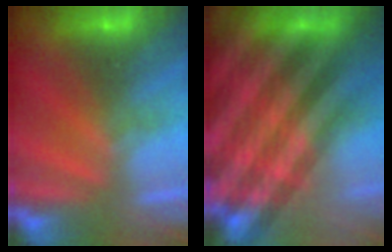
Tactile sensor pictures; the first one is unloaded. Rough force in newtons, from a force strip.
{"total": 9.1}